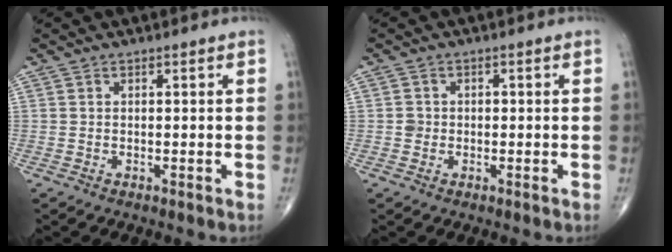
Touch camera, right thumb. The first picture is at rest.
{"total": 1.7, "force": [-0.3, 1.6, 0.5], "torque": [0.001, 0.006, -0.005]}